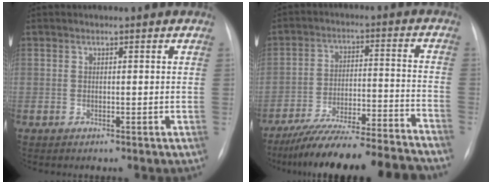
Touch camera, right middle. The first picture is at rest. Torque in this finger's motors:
{"motor_torque": [1.07, -1.07, 0.65, 0.21]}